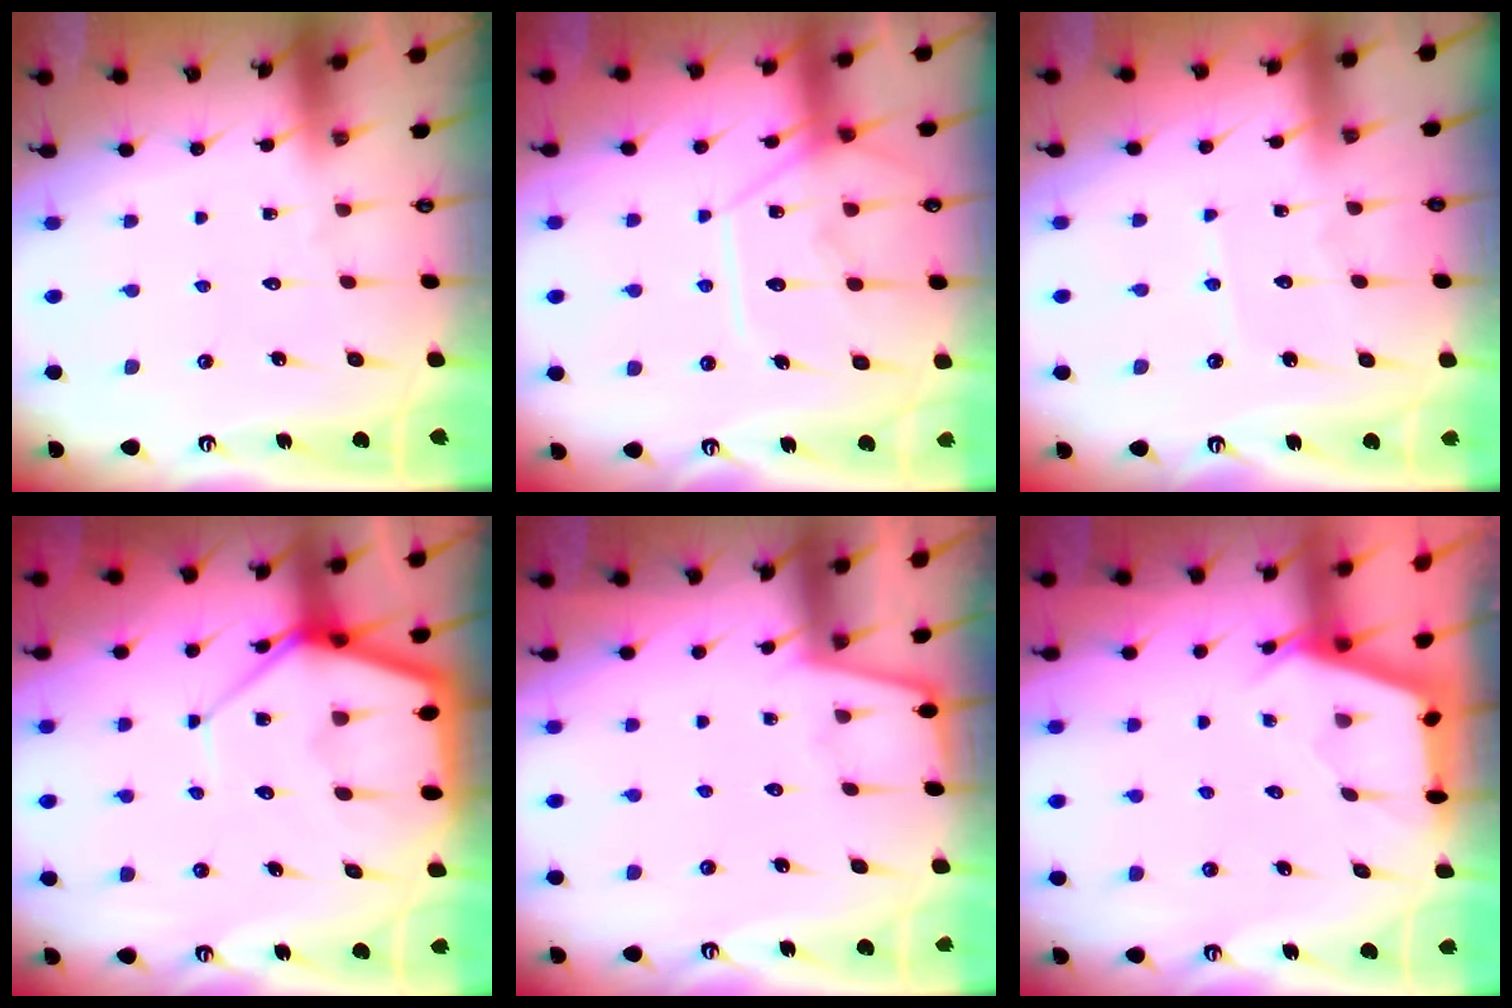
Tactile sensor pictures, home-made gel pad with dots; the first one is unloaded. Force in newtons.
{"total": 14.7, "press": 14.6, "slide": 1.4}
{"total": 3.2, "press": 3.2, "slide": 0.3}
{"total": 12.0, "press": 11.9, "slide": 1.2}
{"total": 2.1, "press": 2.0, "slide": 0.3}
{"total": 2.7, "press": 2.7, "slide": 0.3}